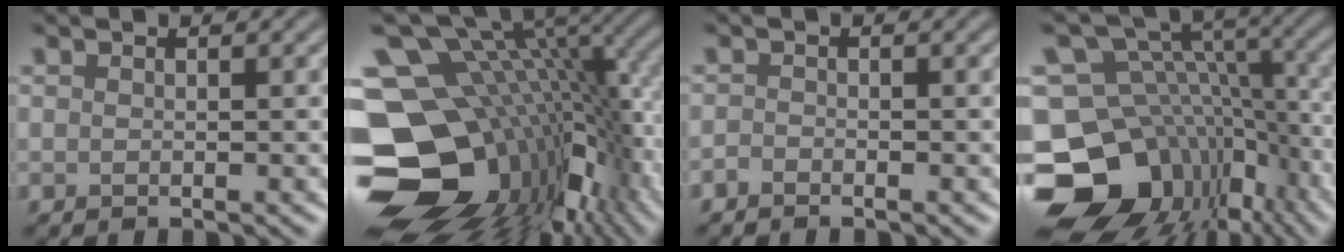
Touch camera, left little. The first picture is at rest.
{"total": 19.2, "force": [-3.1, 13.3, 13.5], "torque": [-0.252, -0.022, -0.020]}
{"total": 0.7, "force": [-0.6, 0.2, 0.2], "torque": [-0.002, -0.003, -0.014]}
{"total": 16.3, "force": [-7.4, 12.1, 8.1], "torque": [-0.161, 0.004, -0.092]}